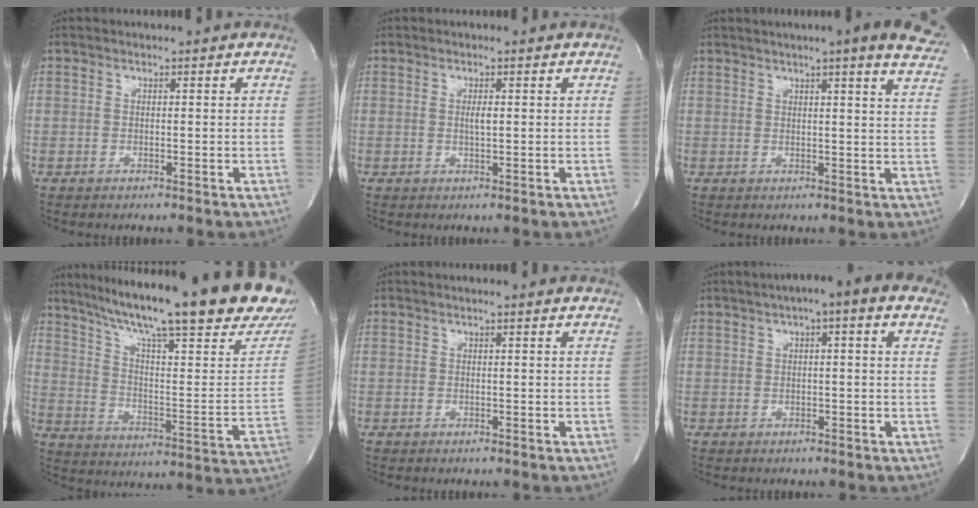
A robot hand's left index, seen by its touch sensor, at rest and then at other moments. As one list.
[{"total": 1.5, "force": [0.1, 0.2, 1.4], "torque": [-0.028, 0.000, 0.003]}, {"total": 12.6, "force": [9.9, 0.8, 7.8], "torque": [-0.095, -0.005, 0.099]}, {"total": 32.9, "force": [24.8, 3.8, 21.2], "torque": [-0.283, -0.044, 0.335]}, {"total": 1.0, "force": [0.7, 0.0, 0.7], "torque": [-0.014, 0.010, 0.009]}, {"total": 8.4, "force": [4.6, 1.7, 6.8], "torque": [-0.094, 0.035, 0.053]}]